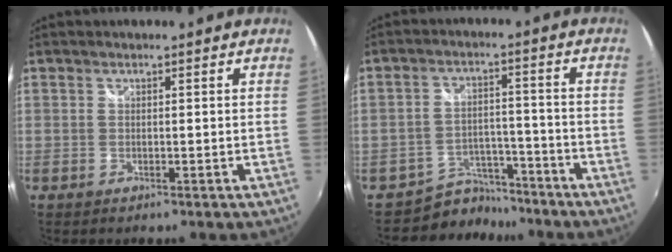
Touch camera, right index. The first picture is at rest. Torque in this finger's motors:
{"motor_torque": [-1.85, 0.29, -0.99, -0.21]}